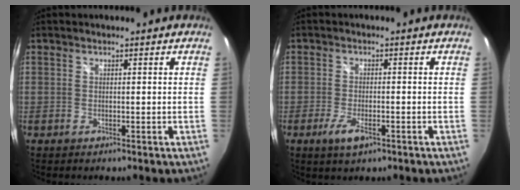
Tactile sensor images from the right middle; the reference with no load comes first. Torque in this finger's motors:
{"motor_torque": [0.57, -0.61, 0.08, 0.03]}